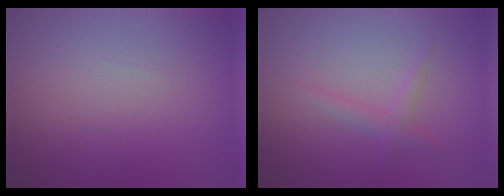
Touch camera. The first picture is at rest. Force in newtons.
{"total": 1.6, "press": 1.6, "slide": 0.1}